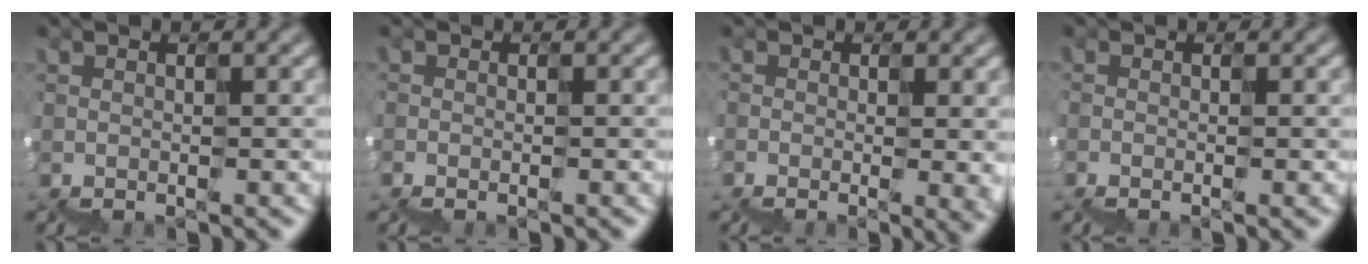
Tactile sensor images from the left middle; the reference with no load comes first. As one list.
[{"total": 0.5, "force": [-0.5, -0.1, -0.2], "torque": [-0.004, 0.001, -0.012]}, {"total": 5.7, "force": [-0.6, 2.7, 5.0], "torque": [-0.079, -0.005, 0.003]}, {"total": 0.9, "force": [-0.4, 0.3, 0.8], "torque": [-0.012, 0.000, -0.008]}]